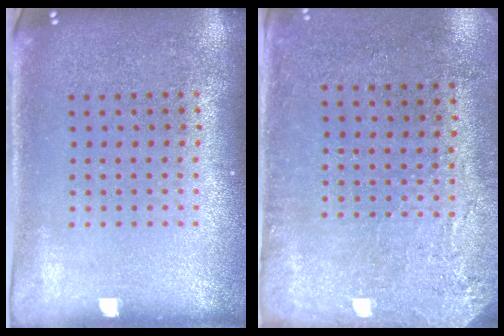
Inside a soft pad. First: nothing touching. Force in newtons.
{"total": 2.9, "press": 2.4, "slide": 1.6}